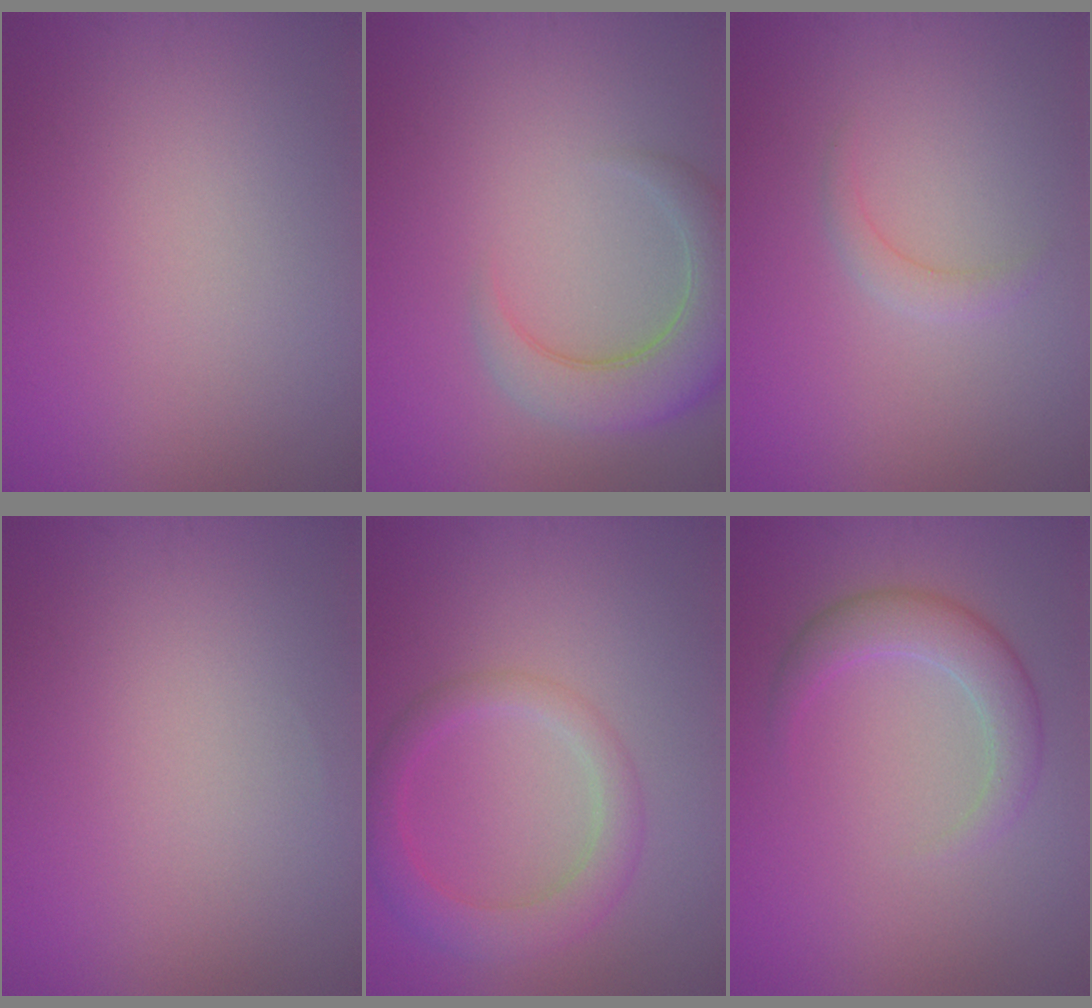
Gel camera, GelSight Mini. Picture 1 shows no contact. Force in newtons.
{"total": 5.4, "press": 5.4, "slide": 0.6}
{"total": 1.2, "press": 1.2, "slide": 0.1}
{"total": 0.0}
{"total": 3.6, "press": 3.6, "slide": 0.0}
{"total": 3.4, "press": 3.4, "slide": 0.2}